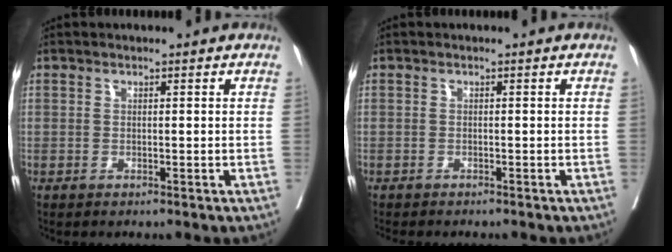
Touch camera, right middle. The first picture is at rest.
{"total": 3.3, "force": [-3.0, 0.7, 1.4], "torque": [-0.020, -0.006, -0.038]}